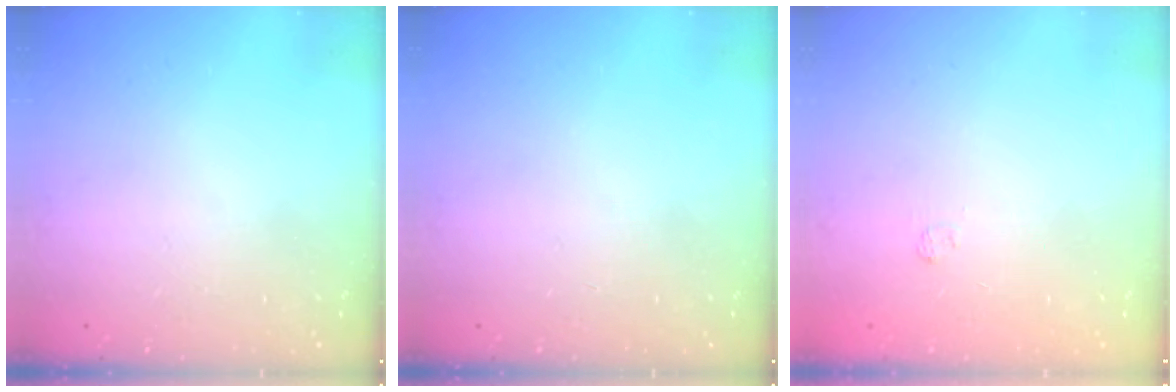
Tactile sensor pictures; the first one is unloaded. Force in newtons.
{"total": 0.0}
{"total": 1.7, "press": 1.2, "slide": 1.1}